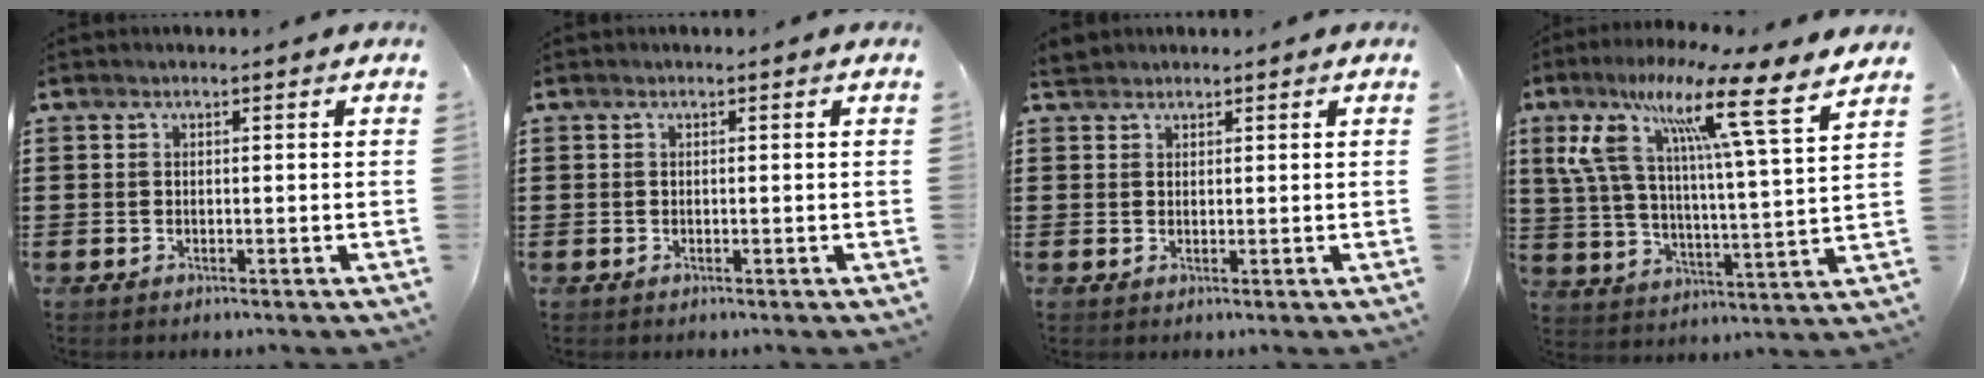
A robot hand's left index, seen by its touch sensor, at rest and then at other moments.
{"total": 0.0}
{"total": 1.8, "force": [1.6, 0.9, 0.1], "torque": [-0.008, 0.006, 0.032]}
{"total": 14.2, "force": [9.9, 1.2, 10.1], "torque": [-0.198, -0.066, 0.146]}